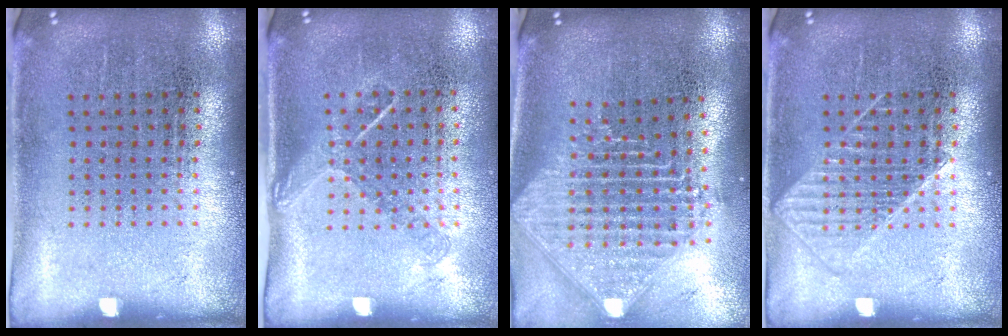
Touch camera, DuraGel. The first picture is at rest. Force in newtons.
{"total": 1.3, "press": 1.0, "slide": 0.9}
{"total": 2.4, "press": 1.9, "slide": 1.5}
{"total": 1.5, "press": 1.5, "slide": 0.3}